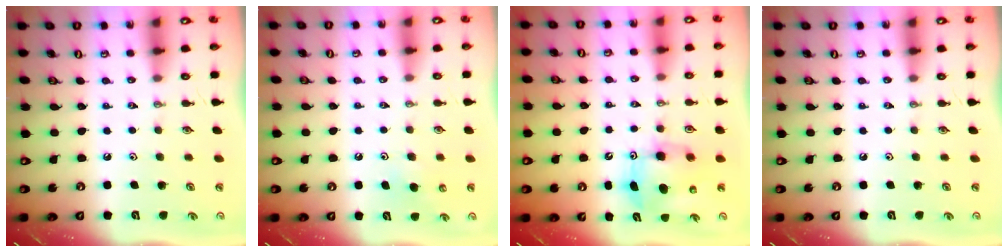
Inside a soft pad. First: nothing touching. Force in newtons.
{"total": 5.7, "press": 5.7, "slide": 0.9}
{"total": 8.4, "press": 8.2, "slide": 2.0}
{"total": 0.0}